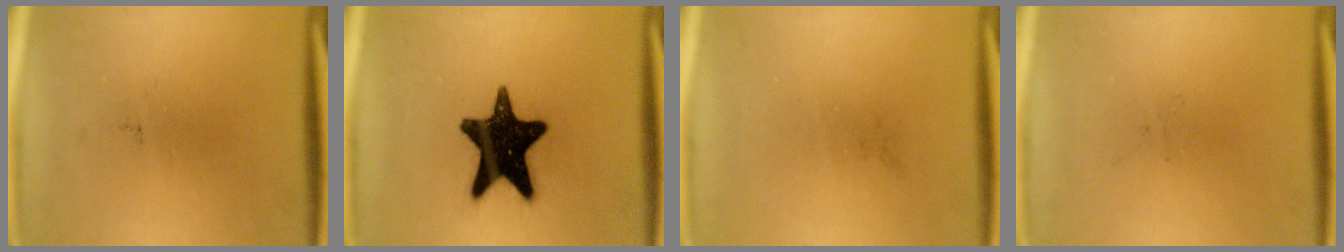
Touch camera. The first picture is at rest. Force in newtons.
{"total": 17.1}
{"total": 0.0}
{"total": 0.0}